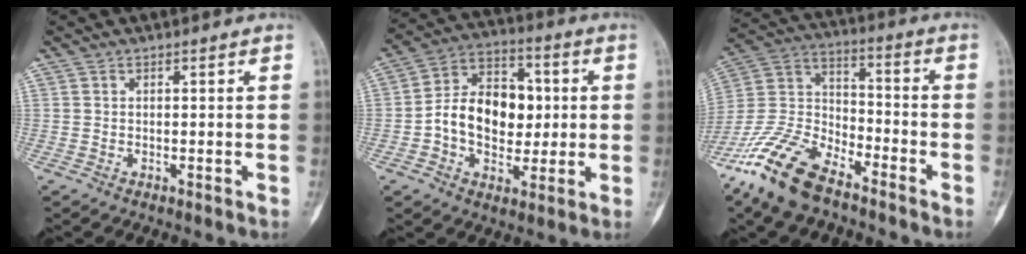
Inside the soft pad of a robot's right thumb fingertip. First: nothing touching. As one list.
[{"total": 15.1, "force": [-0.1, 10.7, 10.7], "torque": [-0.139, 0.028, -0.003]}, {"total": 17.0, "force": [-12.0, 7.2, 9.6], "torque": [-0.194, 0.054, -0.235]}]